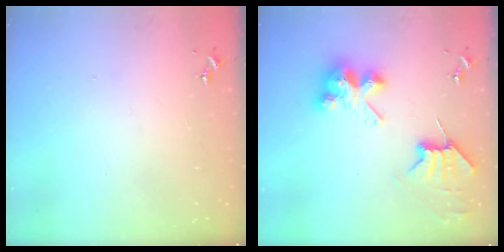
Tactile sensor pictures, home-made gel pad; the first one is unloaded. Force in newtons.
{"total": 9.0, "press": 8.9, "slide": 1.3}